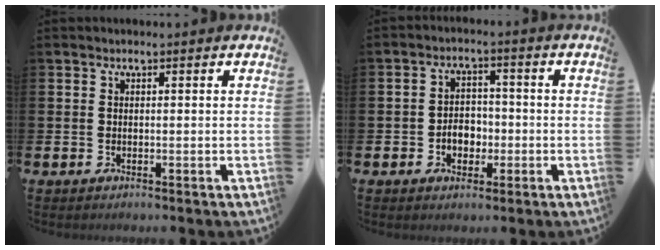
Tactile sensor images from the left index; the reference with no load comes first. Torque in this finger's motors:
{"motor_torque": [0.15, 0.11, 0.11, 0.05]}